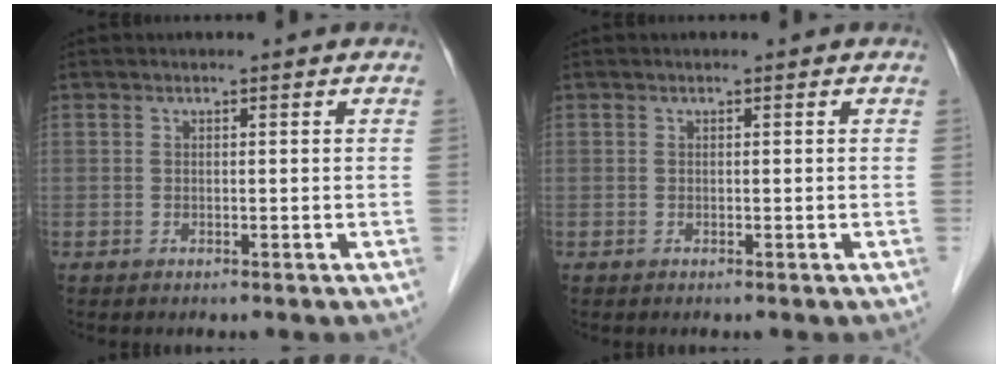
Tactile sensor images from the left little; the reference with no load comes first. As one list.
[{"total": 0.0}]